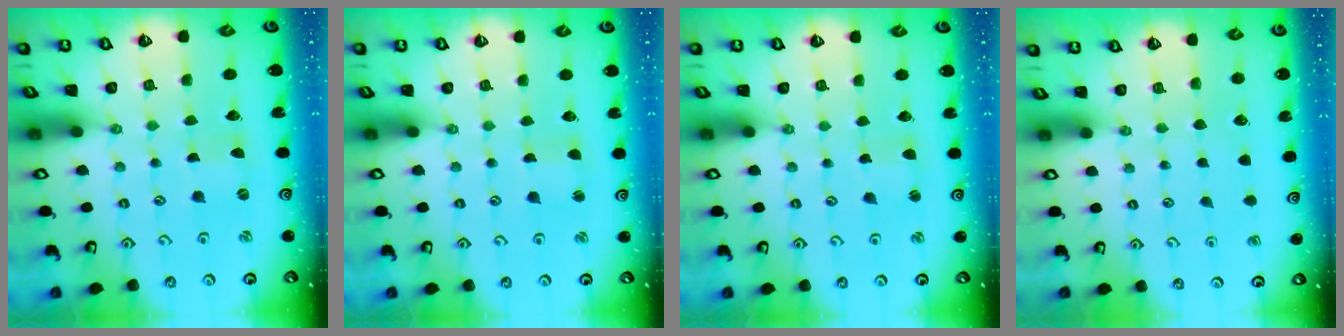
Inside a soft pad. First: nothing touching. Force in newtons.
{"total": 1.7, "press": 1.7, "slide": 0.1}
{"total": 2.5, "press": 2.4, "slide": 0.4}
{"total": 0.0}